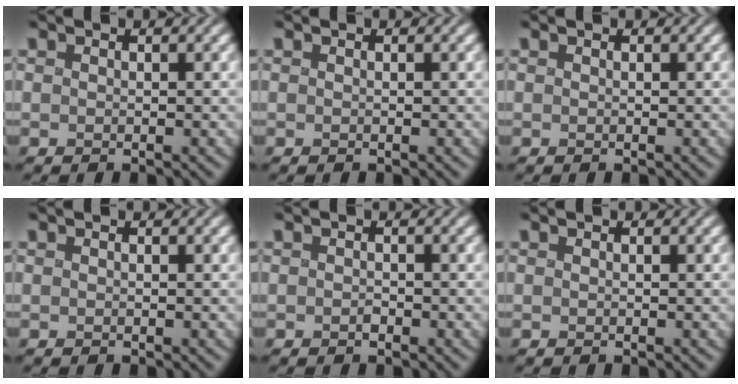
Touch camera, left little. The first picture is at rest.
{"total": 0.0}
{"total": 0.0}
{"total": 0.0}
{"total": 0.8, "force": [-0.6, 0.4, 0.3], "torque": [-0.002, -0.001, -0.010]}
{"total": 0.0}